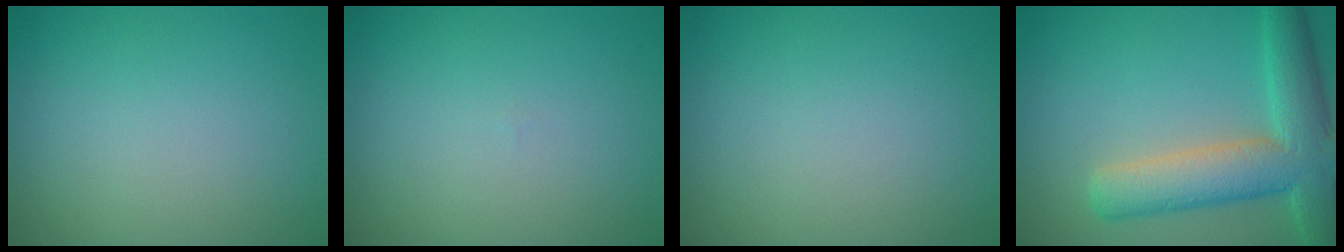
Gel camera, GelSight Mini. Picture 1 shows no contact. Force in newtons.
{"total": 0.0}
{"total": 0.0}
{"total": 7.8, "press": 7.8, "slide": 0.5}